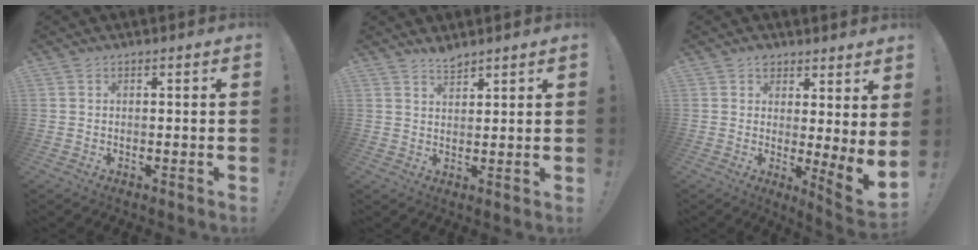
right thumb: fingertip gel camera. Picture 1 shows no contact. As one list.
[{"total": 3.1, "force": [2.9, 0.7, 0.8], "torque": [-0.007, -0.020, 0.051]}, {"total": 4.8, "force": [1.6, 0.4, 4.5], "torque": [-0.056, -0.034, 0.027]}]